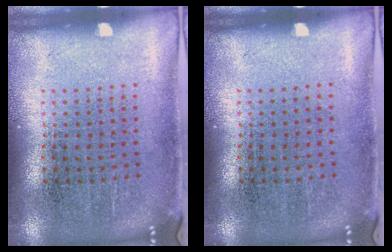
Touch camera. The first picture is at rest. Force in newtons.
{"total": 0.0}